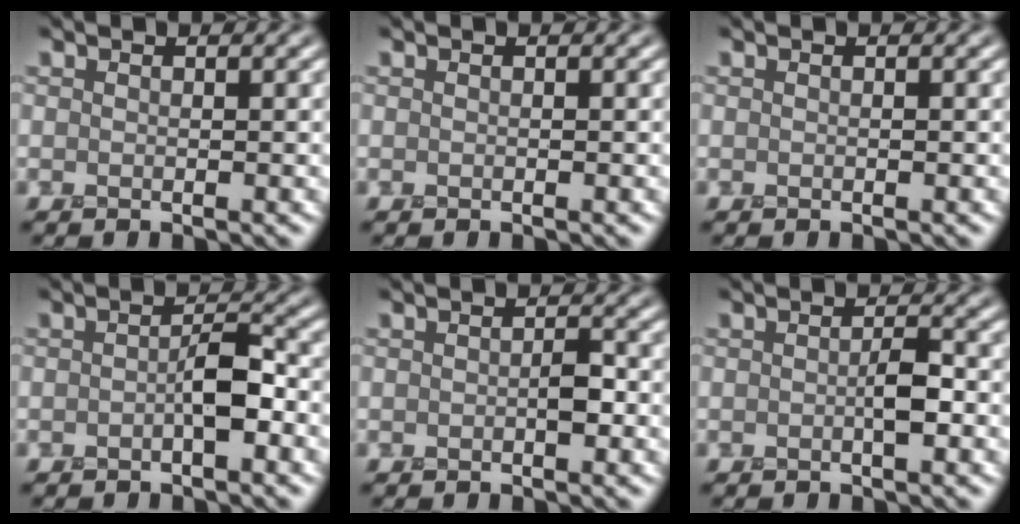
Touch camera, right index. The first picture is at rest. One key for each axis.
{"total": 0.0}
{"total": 0.0}
{"total": 2.1, "fx": -0.7, "fy": 0.5, "fz": 1.9, "tx": -0.035, "ty": 0.009, "tz": -0.015}
{"total": 1.0, "fx": -0.3, "fy": 0.3, "fz": 0.8, "tx": -0.018, "ty": 0.004, "tz": -0.007}
{"total": 1.3, "fx": -0.4, "fy": 0.2, "fz": 1.3, "tx": -0.025, "ty": 0.006, "tz": -0.008}